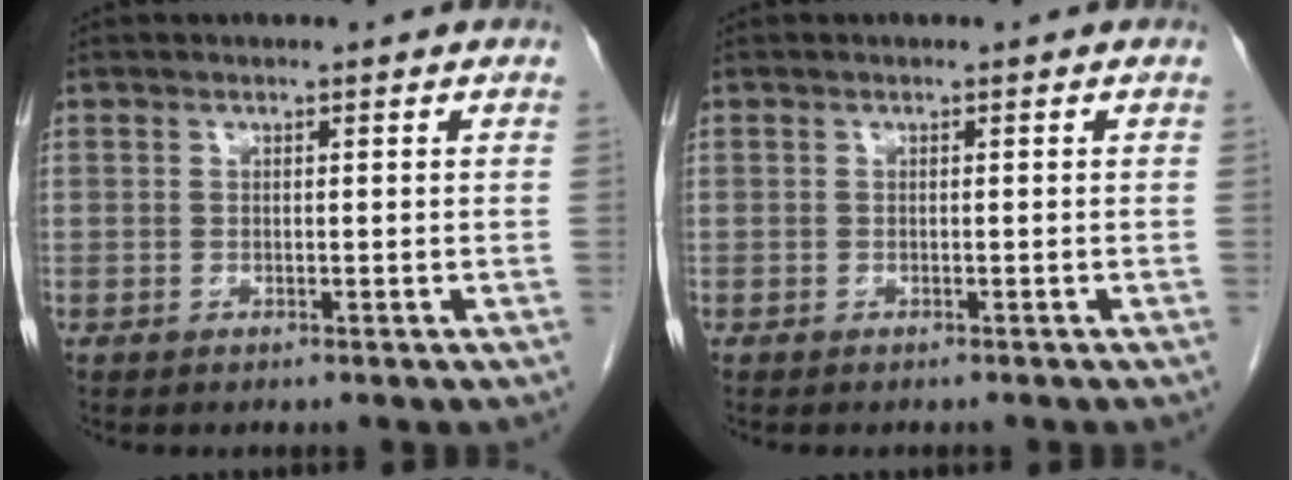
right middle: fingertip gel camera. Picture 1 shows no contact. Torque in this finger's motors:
{"motor_torque": [0.02, -0.01, -0.01, 0.00]}